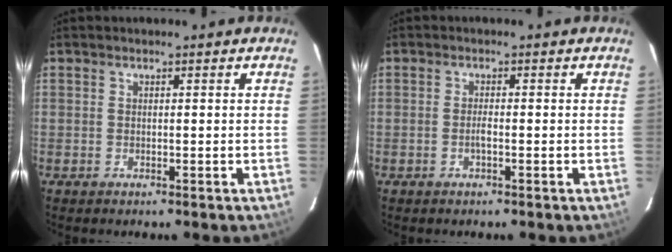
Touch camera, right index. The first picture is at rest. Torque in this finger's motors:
{"motor_torque": [0.46, 0.04, 0.17, 0.04]}